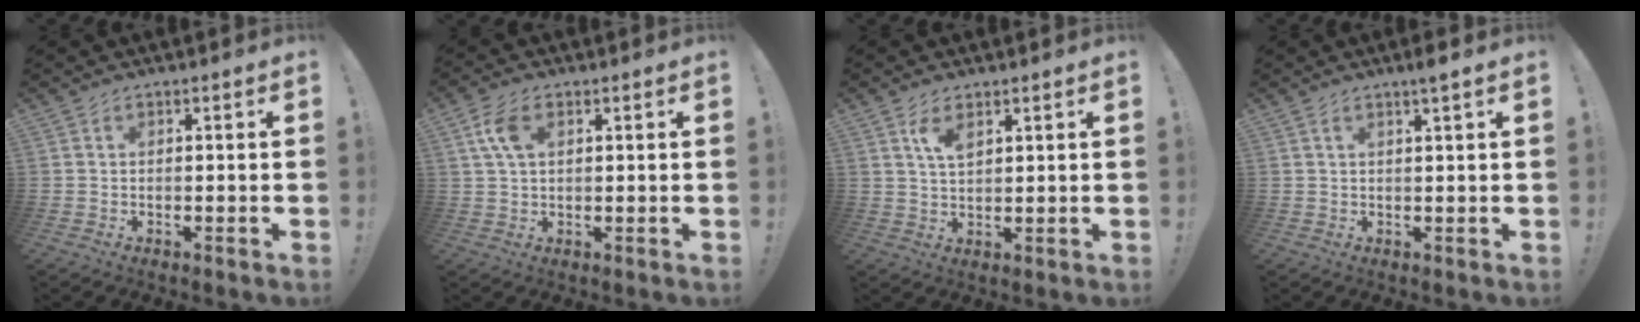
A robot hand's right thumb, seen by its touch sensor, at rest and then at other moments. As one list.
[{"total": 6.7, "force": [2.2, 3.7, 5.1], "torque": [-0.103, 0.004, 0.041]}, {"total": 4.6, "force": [2.6, 2.0, 3.3], "torque": [-0.052, -0.011, 0.042]}, {"total": 2.7, "force": [1.5, -0.3, 2.2], "torque": [-0.044, -0.001, 0.024]}]